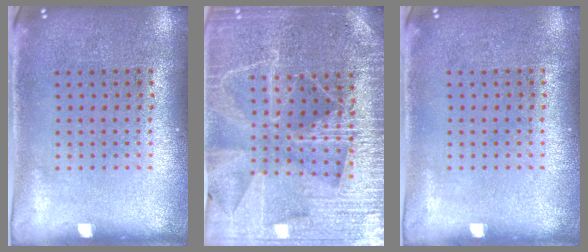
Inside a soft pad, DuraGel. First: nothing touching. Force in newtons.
{"total": 4.5, "press": 4.2, "slide": 1.7}
{"total": 0.0}